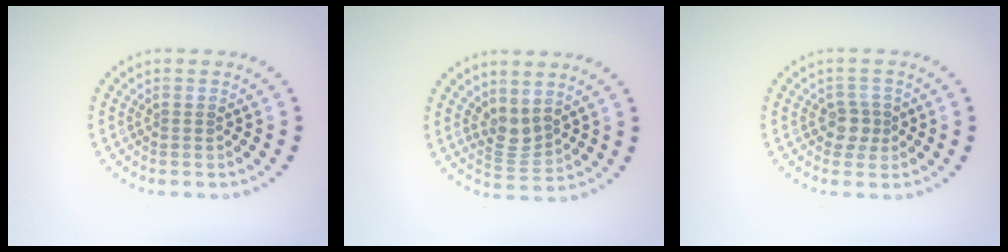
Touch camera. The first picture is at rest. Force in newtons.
{"total": 2.2, "press": 1.8, "slide": 1.4}
{"total": 1.9, "press": 1.6, "slide": 0.9}